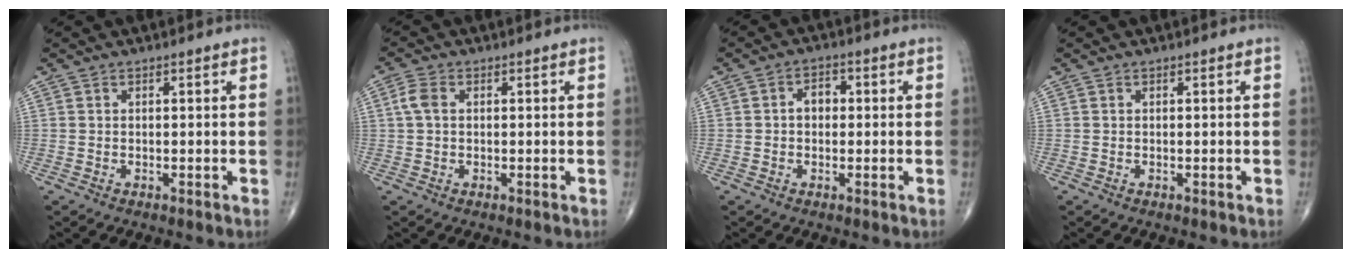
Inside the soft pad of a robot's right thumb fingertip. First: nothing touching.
{"total": 3.2, "force": [0.5, 2.1, 2.4], "torque": [-0.057, 0.009, 0.007]}
{"total": 3.4, "force": [0.0, 2.5, 2.3], "torque": [-0.025, 0.014, -0.006]}
{"total": 0.0}